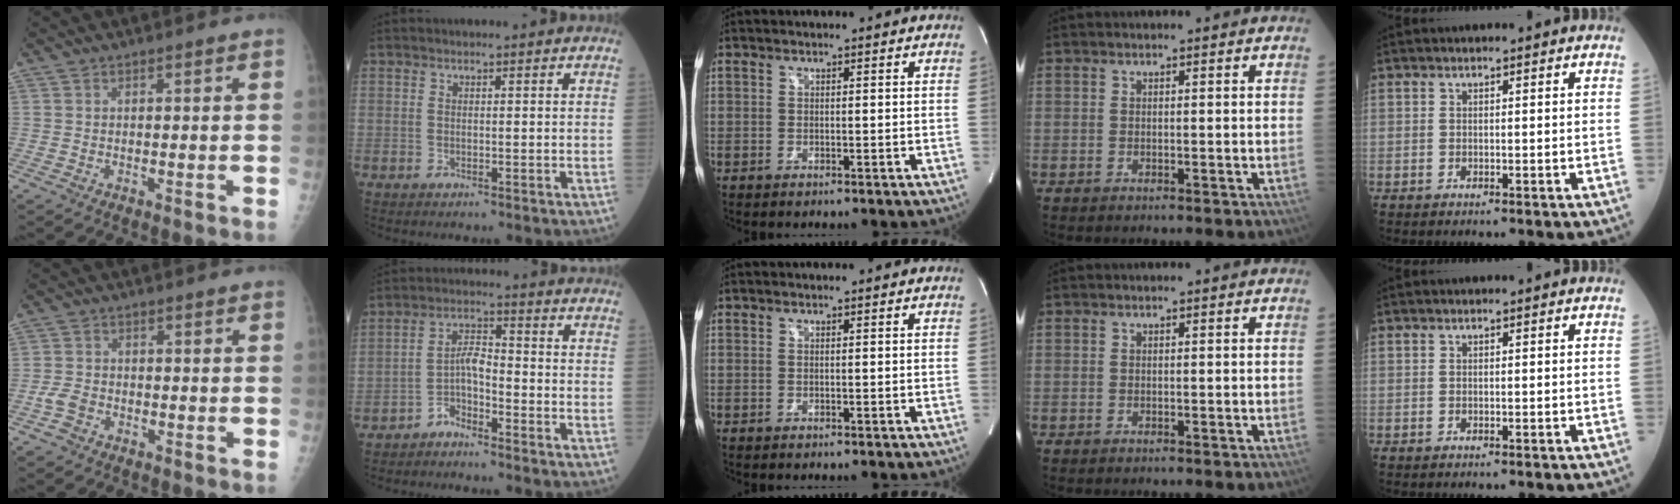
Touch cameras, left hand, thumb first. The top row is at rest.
{"thumb": {"total": 3.0, "force": [-1.7, 2.2, 1.3], "torque": [-0.024, 0.011, -0.034]}, "index": {"total": 3.7, "force": [-2.6, 1.3, 2.3], "torque": [-0.041, 0.007, -0.052]}}